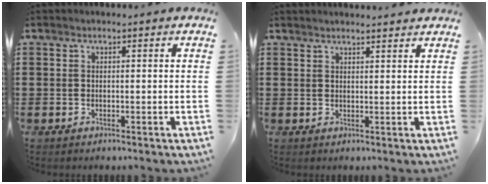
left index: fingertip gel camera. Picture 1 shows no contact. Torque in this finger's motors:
{"motor_torque": [0.89, -0.93, -0.05, -0.01]}